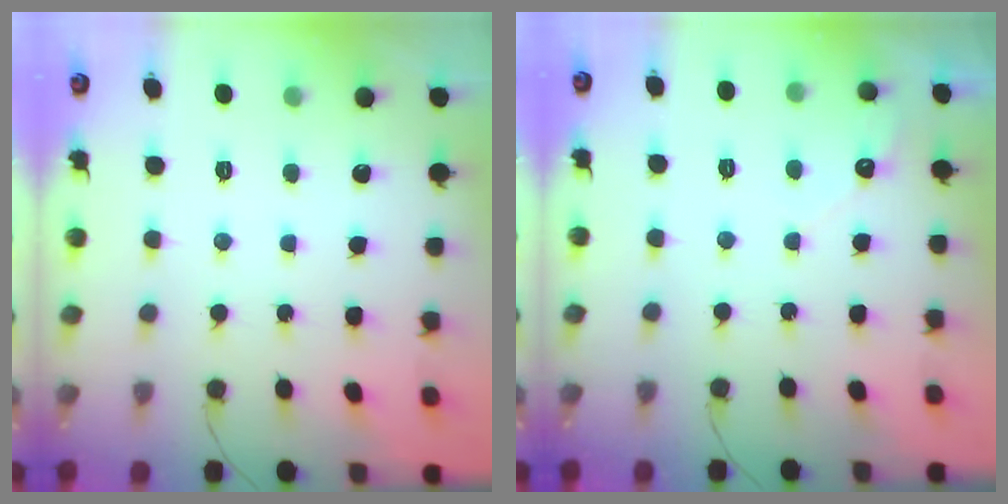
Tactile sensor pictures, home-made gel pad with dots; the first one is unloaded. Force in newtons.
{"total": 2.9, "press": 2.9, "slide": 0.1}